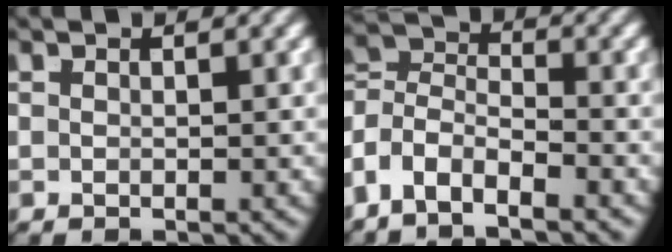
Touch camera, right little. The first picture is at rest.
{"total": 7.7, "force": [-2.2, 6.8, 2.8], "torque": [-0.093, -0.029, -0.049]}